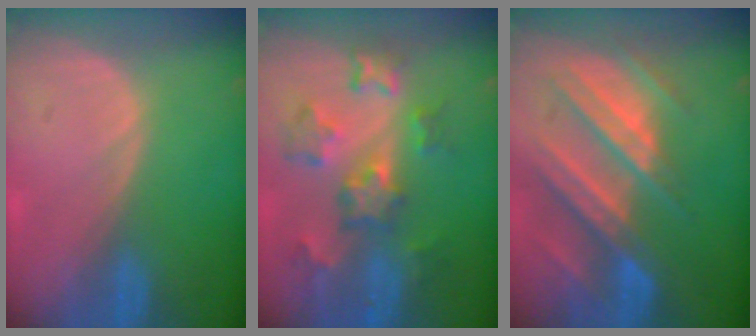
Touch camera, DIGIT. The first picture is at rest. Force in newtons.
{"total": 8.8, "press": 7.9, "slide": 4.0}
{"total": 10.8, "press": 9.6, "slide": 4.9}